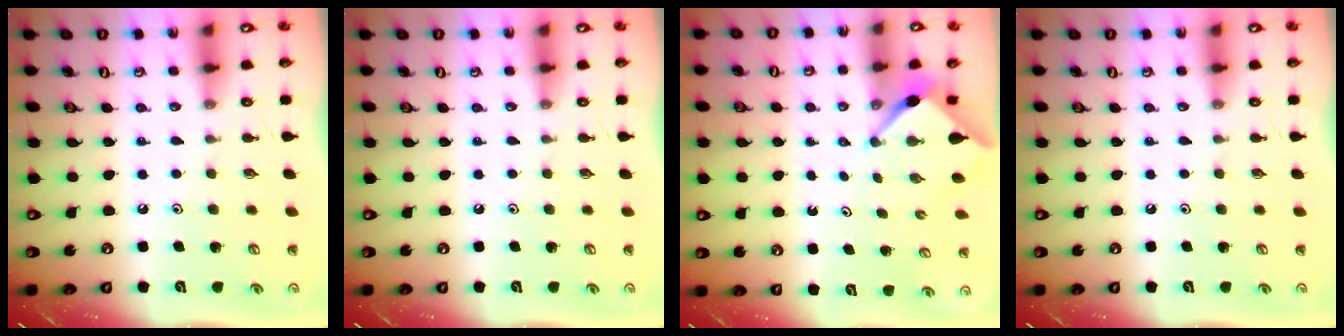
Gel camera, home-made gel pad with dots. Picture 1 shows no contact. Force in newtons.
{"total": 0.0}
{"total": 2.6, "press": 2.6, "slide": 0.3}
{"total": 0.0}